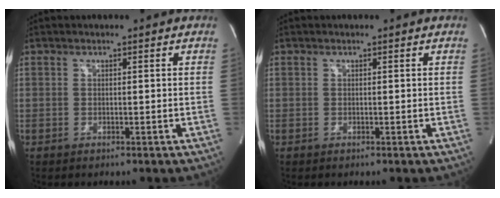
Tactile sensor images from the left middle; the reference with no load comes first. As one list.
[{"total": 0.0}]